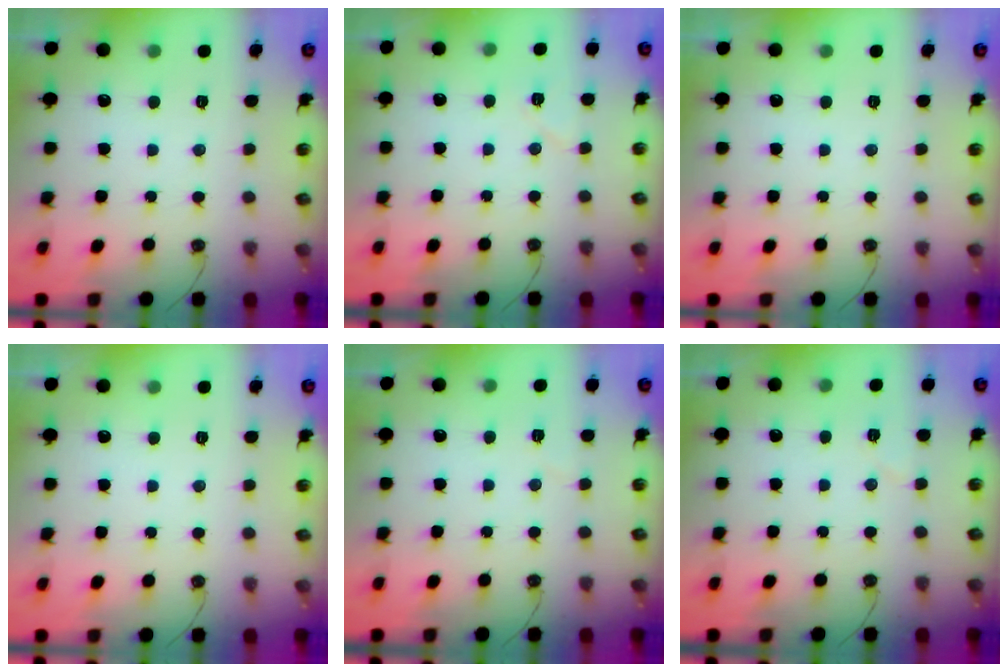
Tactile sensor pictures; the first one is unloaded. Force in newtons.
{"total": 5.4, "press": 5.0, "slide": 1.8}
{"total": 0.0}
{"total": 0.0}
{"total": 2.9, "press": 2.7, "slide": 1.1}
{"total": 3.9, "press": 3.7, "slide": 1.3}